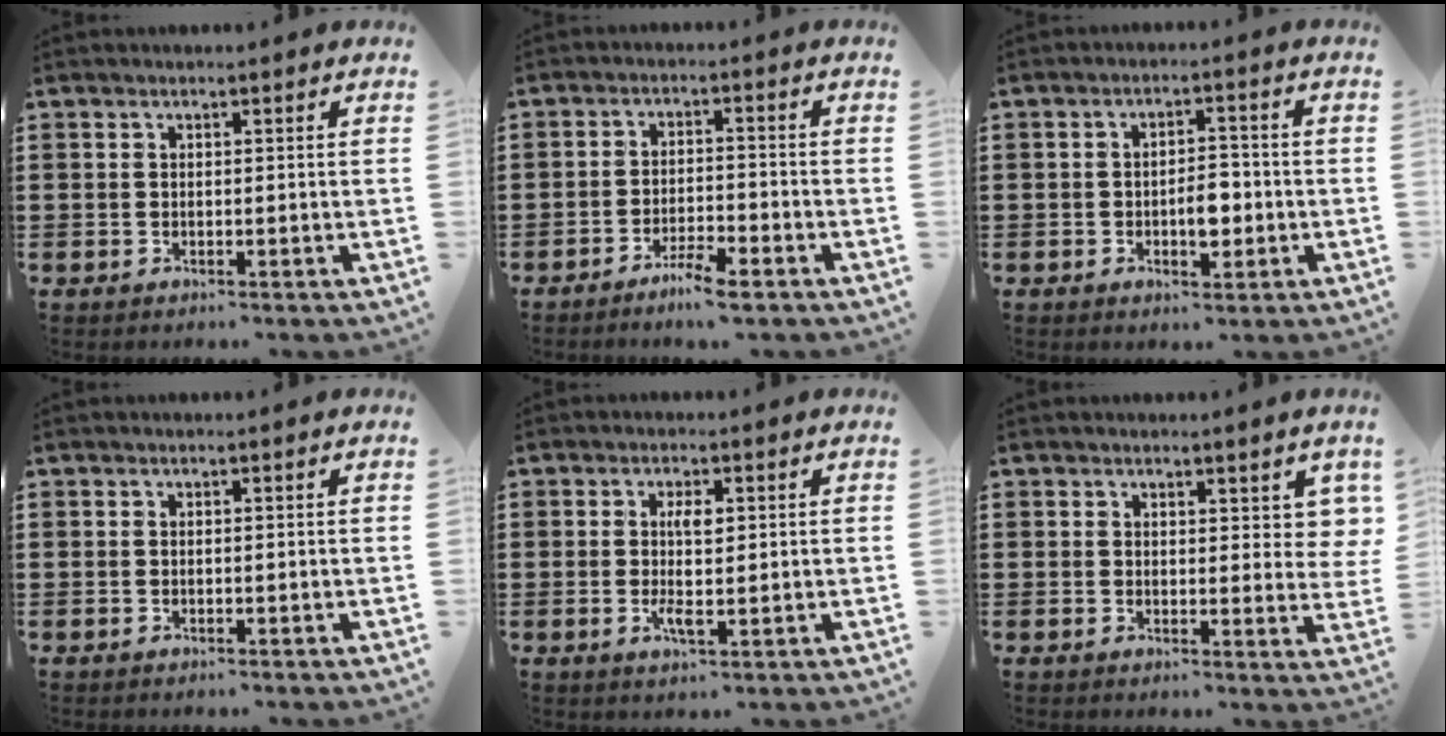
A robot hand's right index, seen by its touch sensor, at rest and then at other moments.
{"total": 3.7, "force": [-3.3, 0.0, 1.7], "torque": [-0.038, 0.002, -0.065]}
{"total": 4.6, "force": [-1.1, 2.2, 3.8], "torque": [-0.060, 0.002, -0.021]}
{"total": 0.0}
{"total": 3.9, "force": [0.2, 1.1, 3.8], "torque": [-0.064, -0.002, 0.002]}
{"total": 3.1, "force": [2.3, 1.6, 1.4], "torque": [-0.011, 0.001, 0.037]}